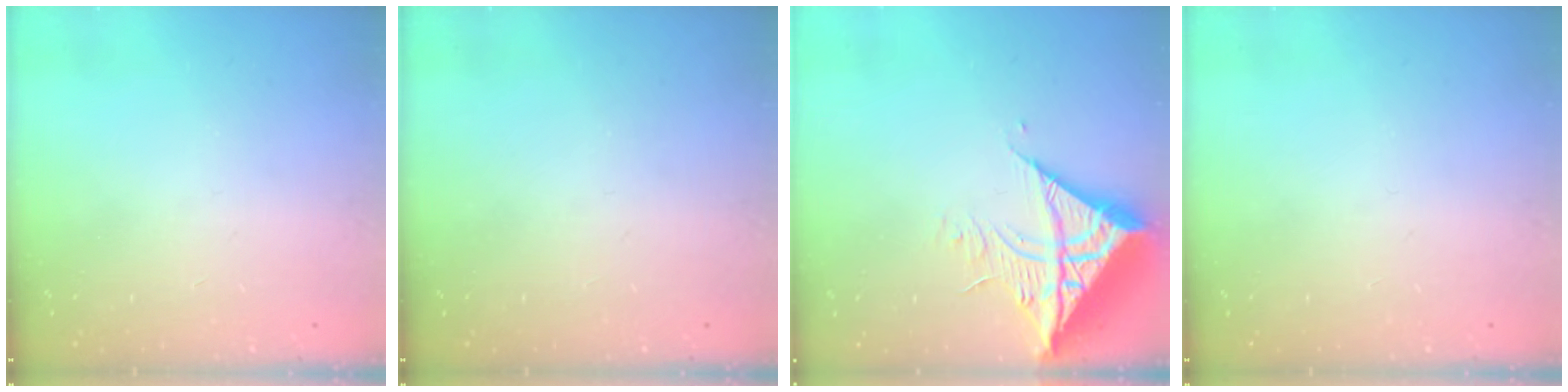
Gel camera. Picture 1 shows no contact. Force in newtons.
{"total": 0.0}
{"total": 11.2, "press": 11.1, "slide": 1.4}
{"total": 0.0}